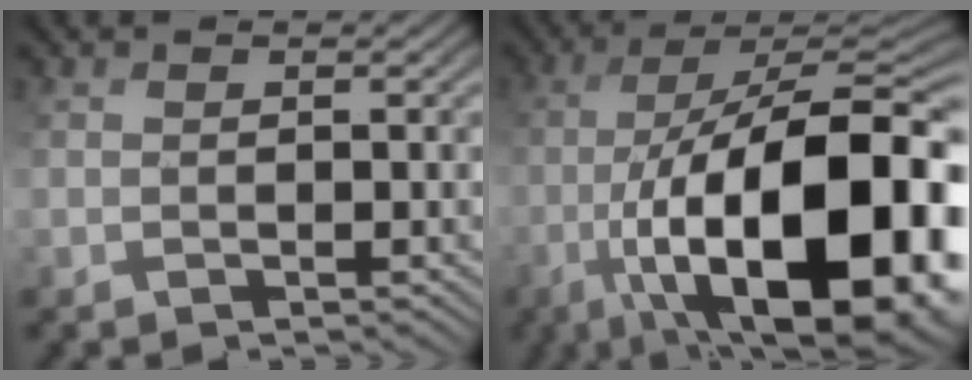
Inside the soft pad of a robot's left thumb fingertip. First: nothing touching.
{"total": 22.0, "force": [-7.0, 8.5, 19.1], "torque": [-0.287, -0.017, -0.103]}